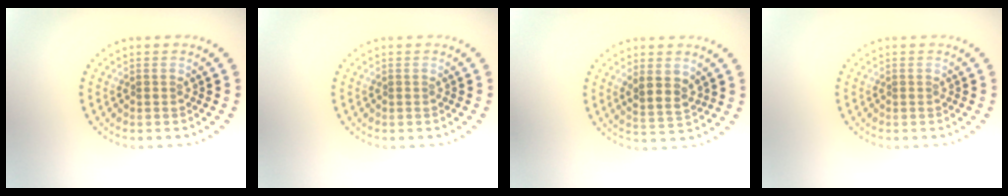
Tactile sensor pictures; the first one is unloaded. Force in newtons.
{"total": 0.0}
{"total": 2.5, "press": 2.2, "slide": 1.1}
{"total": 0.0}